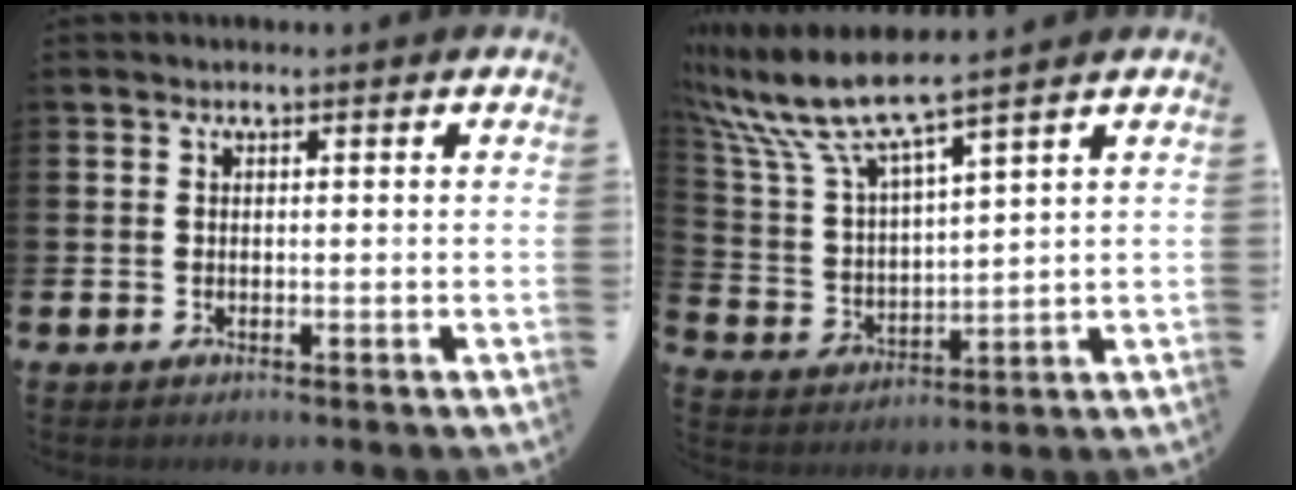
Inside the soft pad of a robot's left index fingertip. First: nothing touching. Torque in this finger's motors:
{"motor_torque": [0.55, -0.89, 1.05, 0.21]}